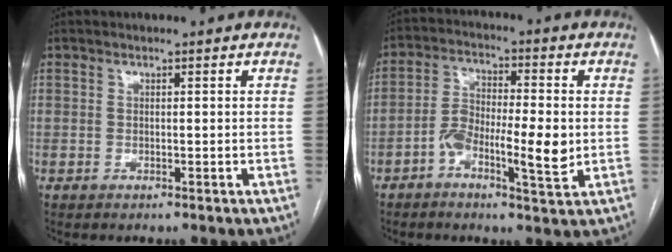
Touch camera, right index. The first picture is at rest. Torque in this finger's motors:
{"motor_torque": [0.24, 0.02, 0.19, 0.10]}